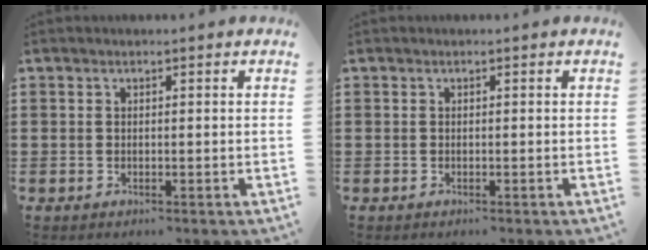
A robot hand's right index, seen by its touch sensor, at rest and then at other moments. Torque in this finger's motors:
{"motor_torque": [-0.01, 0.00, -0.01, 0.00]}